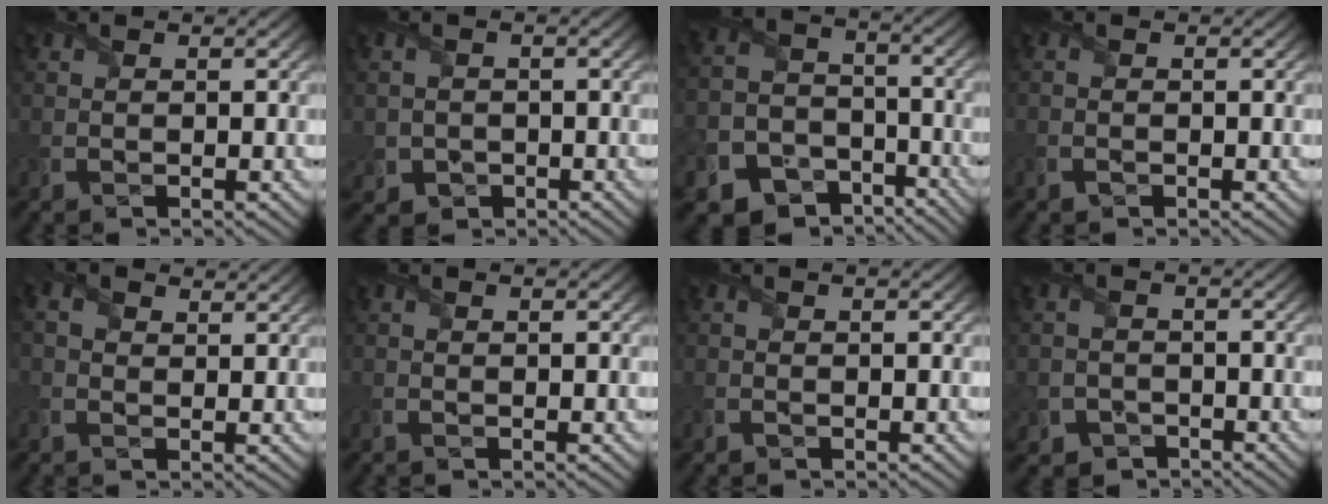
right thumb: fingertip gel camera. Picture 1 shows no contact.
{"total": 2.8, "force": [-1.1, 2.5, 0.6], "torque": [-0.026, -0.013, -0.026]}
{"total": 12.1, "force": [-8.0, 8.2, 4.0], "torque": [-0.109, -0.039, -0.131]}
{"total": 0.8, "force": [-0.7, 0.3, 0.1], "torque": [0.000, -0.004, -0.016]}
{"total": 2.6, "force": [1.1, 1.8, 1.6], "torque": [-0.045, 0.002, 0.018]}
{"total": 0.0}
{"total": 0.5, "force": [-0.5, 0.1, 0.1], "torque": [0.000, -0.002, -0.011]}
{"total": 4.2, "force": [-2.9, 3.0, 0.6], "torque": [-0.012, -0.007, -0.060]}